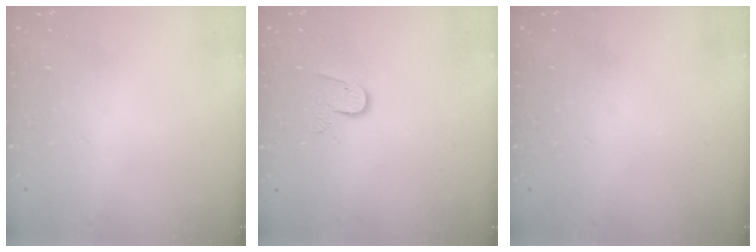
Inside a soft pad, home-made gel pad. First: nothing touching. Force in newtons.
{"total": 7.2, "press": 7.2, "slide": 0.5}
{"total": 0.0}